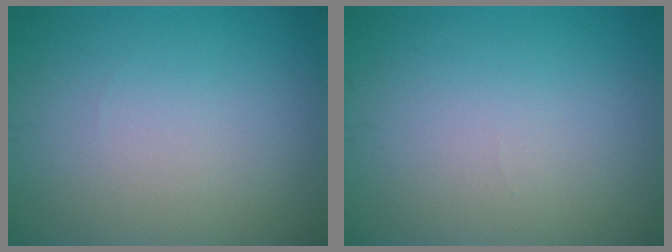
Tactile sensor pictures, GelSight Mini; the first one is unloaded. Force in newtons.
{"total": 0.0}